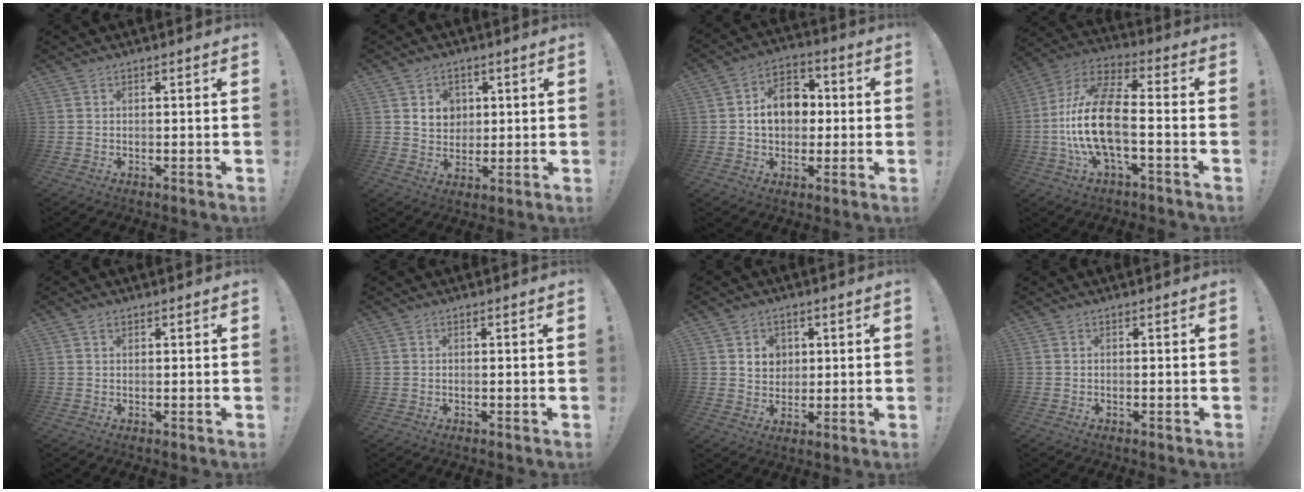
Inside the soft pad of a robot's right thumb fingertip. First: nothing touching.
{"total": 7.5, "force": [2.9, 6.4, 2.6], "torque": [-0.025, -0.018, 0.055]}
{"total": 12.4, "force": [0.6, 9.6, 7.8], "torque": [-0.102, 0.011, 0.016]}
{"total": 17.6, "force": [-2.9, 7.5, 15.7], "torque": [-0.318, 0.010, -0.053]}
{"total": 1.0, "force": [0.7, 0.7, 0.3], "torque": [-0.002, 0.000, 0.013]}
{"total": 0.0}
{"total": 6.2, "force": [2.5, 5.4, 1.9], "torque": [-0.017, -0.014, 0.044]}
{"total": 0.0}